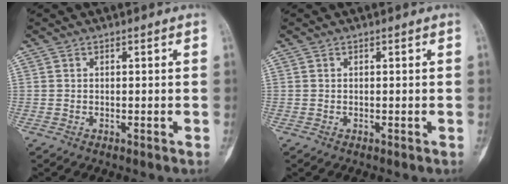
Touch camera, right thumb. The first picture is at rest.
{"total": 0.0}